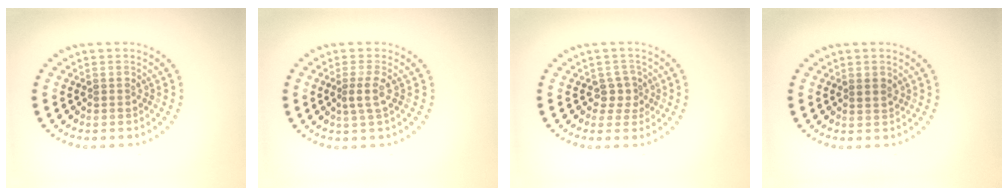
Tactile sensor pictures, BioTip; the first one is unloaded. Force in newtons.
{"total": 1.7, "press": 1.3, "slide": 1.2}
{"total": 1.7, "press": 1.2, "slide": 1.1}
{"total": 1.0, "press": 0.9, "slide": 0.4}